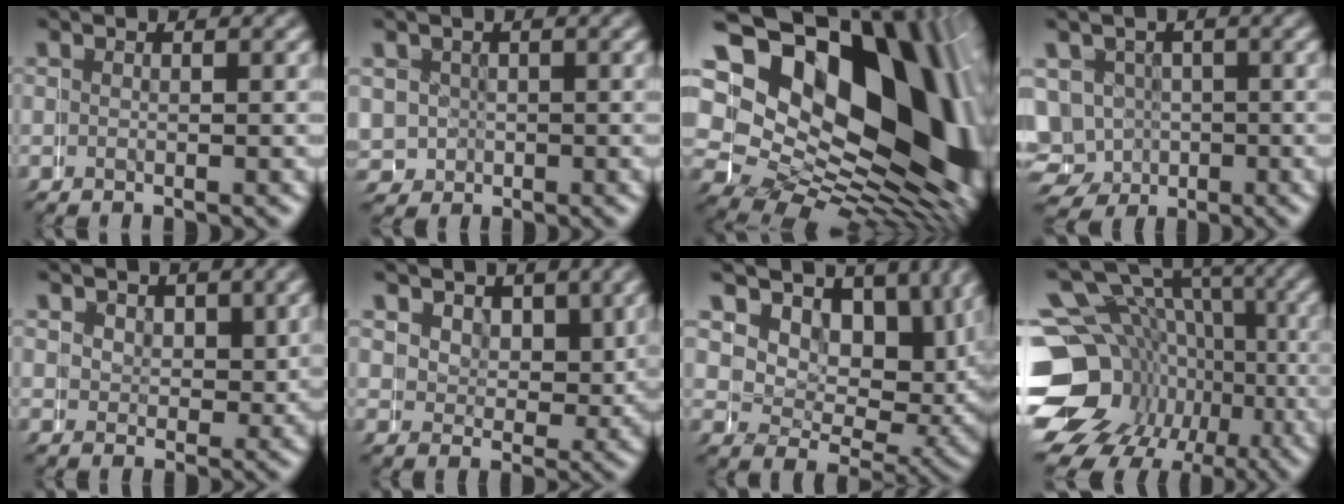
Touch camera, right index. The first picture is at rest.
{"total": 2.9, "force": [0.0, 2.8, 0.6], "torque": [-0.035, -0.011, 0.007]}
{"total": 28.1, "force": [0.1, 19.7, 20.1], "torque": [-0.332, -0.053, 0.021]}
{"total": 10.7, "force": [-3.6, 9.7, 2.6], "torque": [-0.078, -0.045, -0.056]}
{"total": 1.9, "force": [1.2, 1.5, 0.3], "torque": [-0.003, -0.002, 0.024]}
{"total": 3.8, "force": [1.7, 3.0, 1.4], "torque": [-0.028, -0.010, 0.031]}
{"total": 11.4, "force": [3.6, 8.3, 6.9], "torque": [-0.092, 0.002, 0.043]}
{"total": 18.4, "force": [-2.5, 16.2, 8.5], "torque": [-0.157, -0.047, -0.045]}